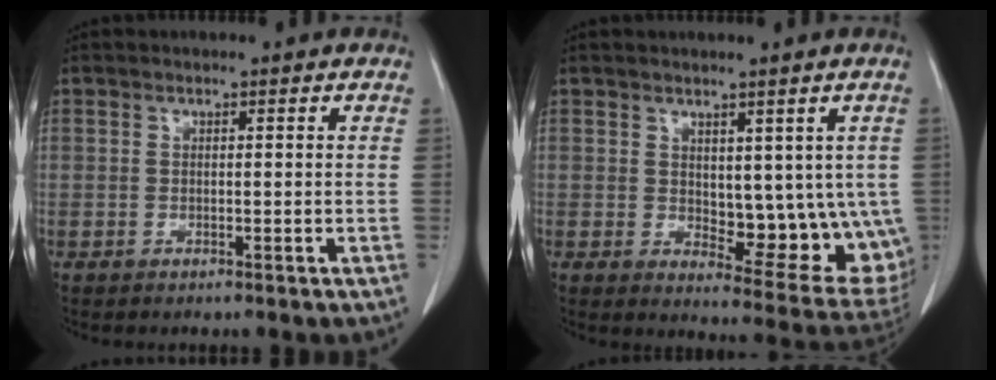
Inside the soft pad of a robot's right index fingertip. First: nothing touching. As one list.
[{"total": 12.1, "force": [0.6, 5.9, 10.5], "torque": [-0.122, -0.013, 0.023]}]